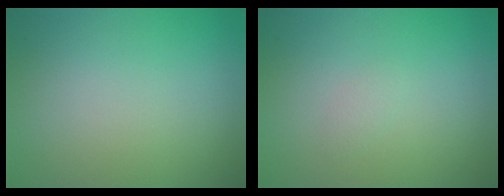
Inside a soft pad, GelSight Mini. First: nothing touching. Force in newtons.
{"total": 0.5, "press": 0.5, "slide": 0.0}